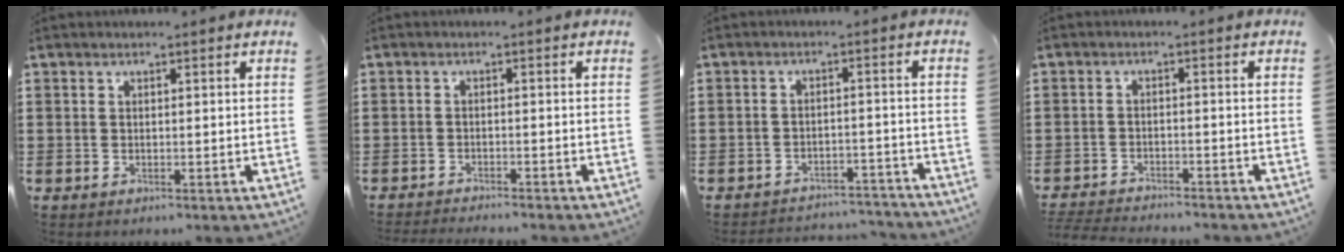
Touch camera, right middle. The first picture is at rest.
{"total": 1.7, "force": [-1.7, -0.1, 0.0], "torque": [-0.004, 0.002, -0.035]}
{"total": 3.7, "force": [-3.6, 0.4, -0.2], "torque": [-0.003, 0.002, -0.079]}
{"total": 3.3, "force": [-3.2, 0.2, 0.3], "torque": [-0.015, -0.003, -0.071]}